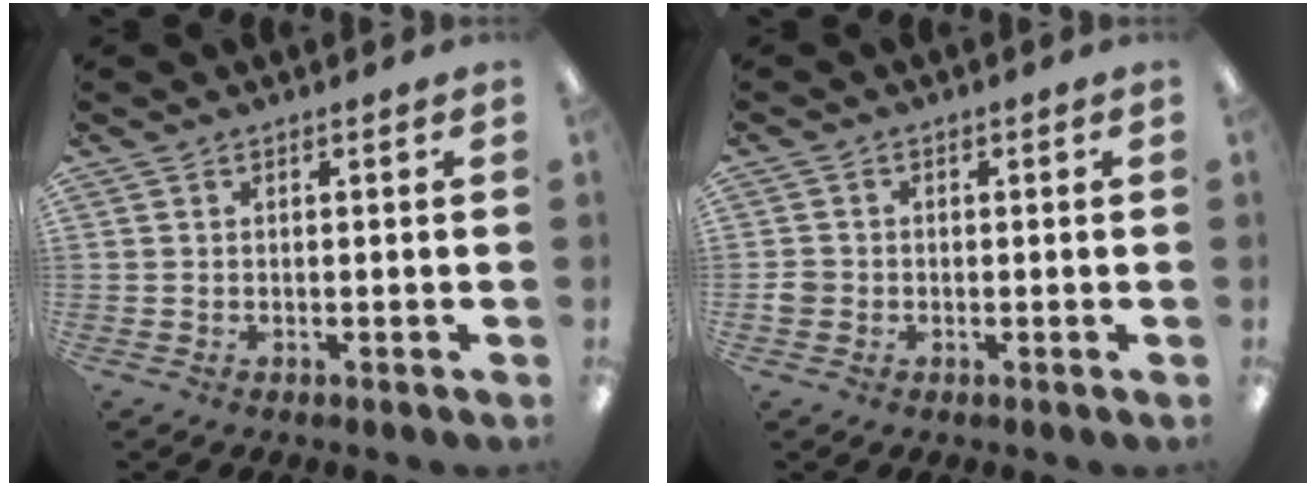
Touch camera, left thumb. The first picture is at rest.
{"total": 2.5, "force": [-0.7, 2.3, 0.6], "torque": [-0.010, 0.005, -0.015]}